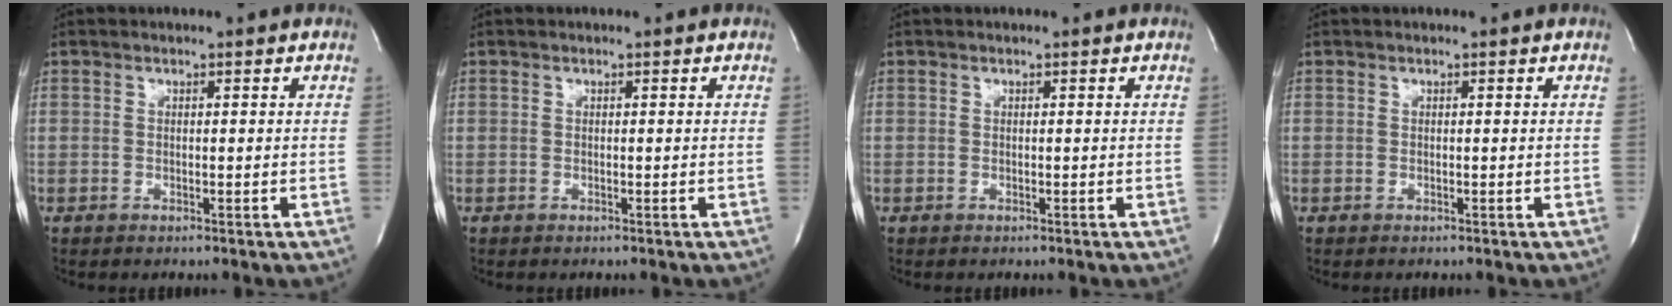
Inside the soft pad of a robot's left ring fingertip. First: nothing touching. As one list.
[{"total": 0.0}, {"total": 0.0}, {"total": 0.0}]